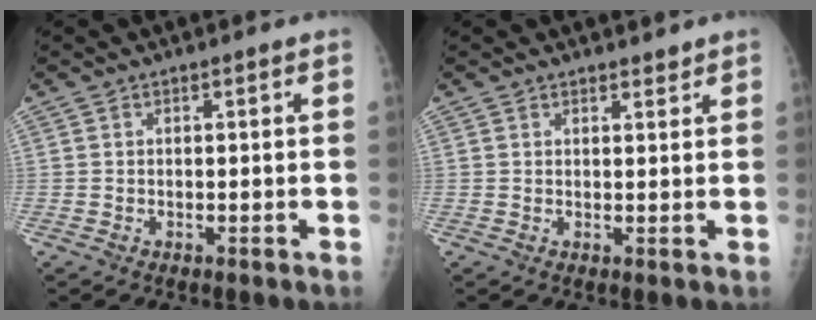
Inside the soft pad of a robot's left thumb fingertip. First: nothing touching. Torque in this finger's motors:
{"motor_torque": [0.01, -0.17, -0.22, -0.22, 0.01]}